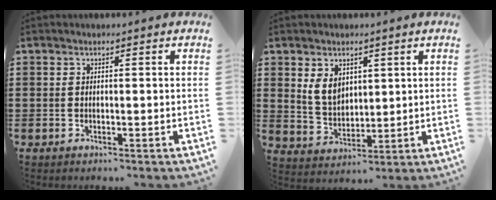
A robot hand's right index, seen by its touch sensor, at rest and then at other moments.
{"total": 5.0, "force": [2.2, 3.4, 2.8], "torque": [-0.068, 0.010, 0.041]}